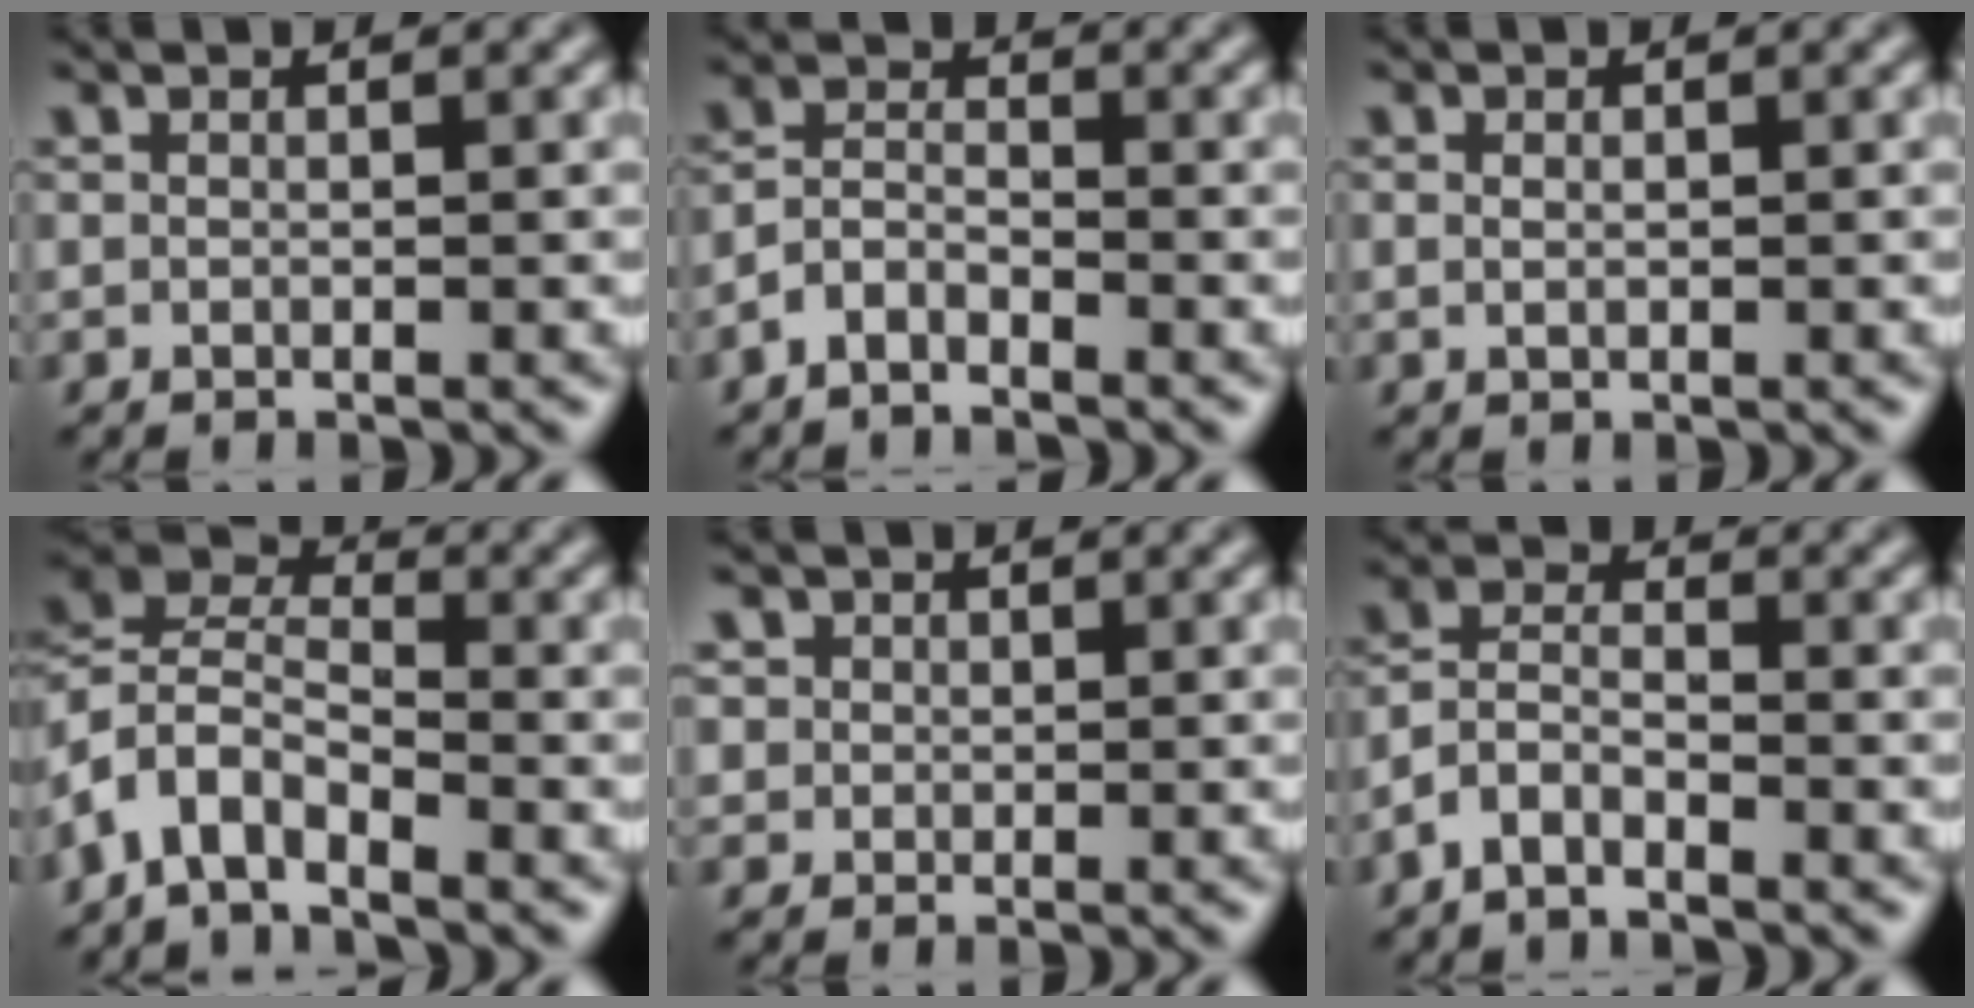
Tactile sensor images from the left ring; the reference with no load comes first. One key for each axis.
{"total": 2.6, "fx": -1.9, "fy": 1.1, "fz": 1.4, "tx": -0.029, "ty": 0.008, "tz": -0.046}
{"total": 0.6, "fx": 0.1, "fy": 0.3, "fz": 0.5, "tx": -0.011, "ty": 0.001, "tz": 0.002}
{"total": 5.4, "fx": -3.6, "fy": 2.6, "fz": 3.2, "tx": -0.057, "ty": 0.003, "tz": -0.086}
{"total": 2.6, "fx": 1.3, "fy": 2.1, "fz": 0.7, "tx": -0.016, "ty": 0.005, "tz": 0.029}
{"total": 3.1, "fx": -2.2, "fy": 1.2, "fz": 1.9, "tx": -0.040, "ty": 0.008, "tz": -0.056}